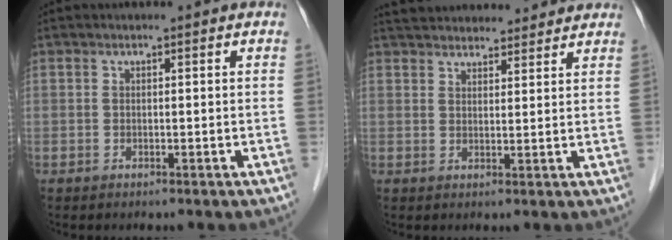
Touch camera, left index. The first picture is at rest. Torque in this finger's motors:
{"motor_torque": [0.69, -0.72, 0.23, 0.04]}